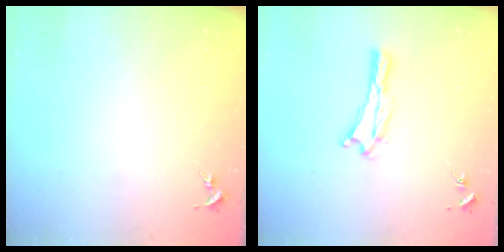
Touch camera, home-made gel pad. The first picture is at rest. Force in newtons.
{"total": 0.0}